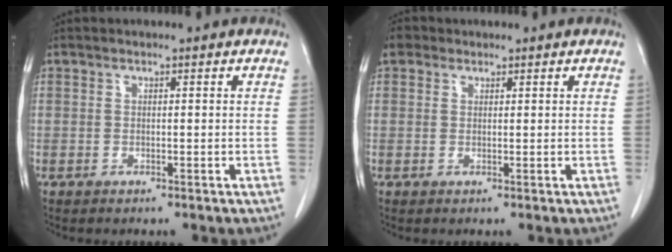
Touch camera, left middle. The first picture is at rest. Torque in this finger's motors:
{"motor_torque": [0.29, -0.29, 0.87, 0.13]}